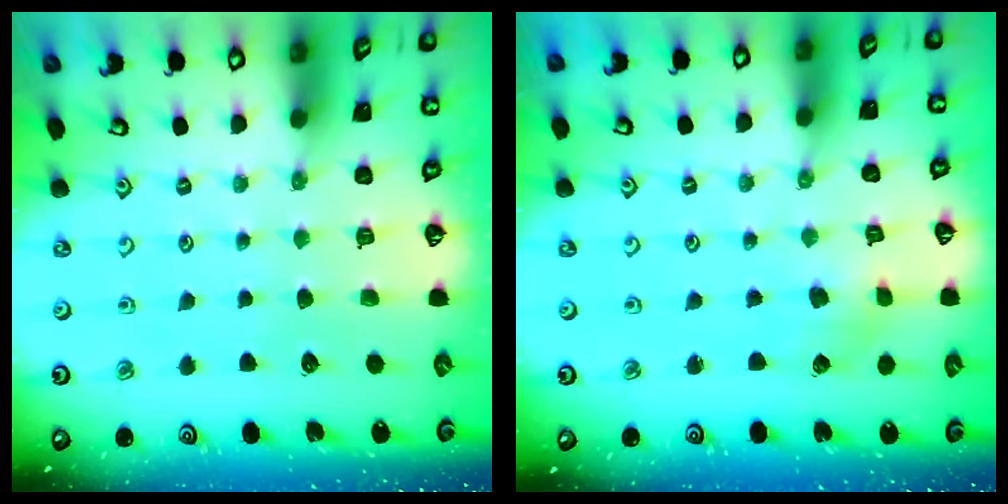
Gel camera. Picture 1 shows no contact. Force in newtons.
{"total": 2.9, "press": 2.9, "slide": 0.5}